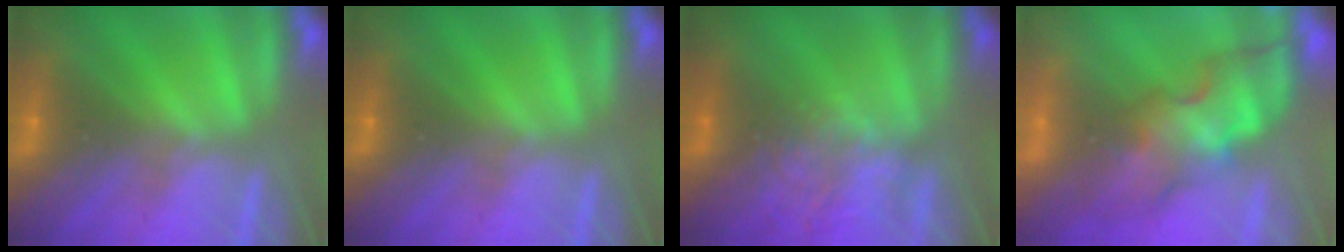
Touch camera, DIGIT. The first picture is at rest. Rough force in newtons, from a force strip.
{"total": 0.0}
{"total": 2.2}
{"total": 3.5}